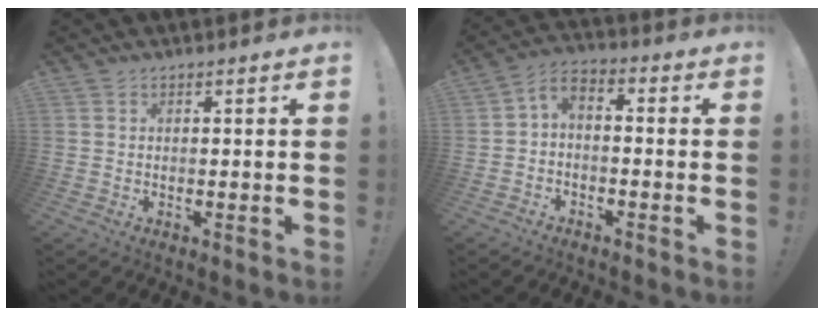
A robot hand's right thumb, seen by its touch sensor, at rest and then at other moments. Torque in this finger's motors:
{"motor_torque": [0.04, 0.04, 0.12, -0.10, 0.06]}